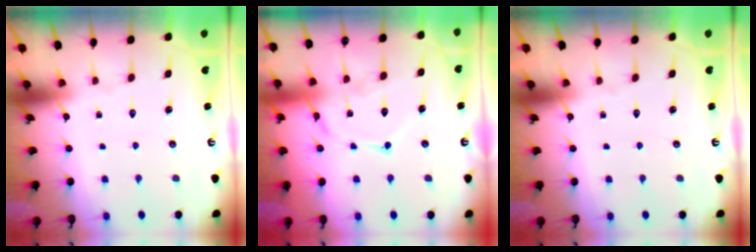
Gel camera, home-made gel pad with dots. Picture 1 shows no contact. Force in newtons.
{"total": 12.4, "press": 12.4, "slide": 1.0}
{"total": 0.0}